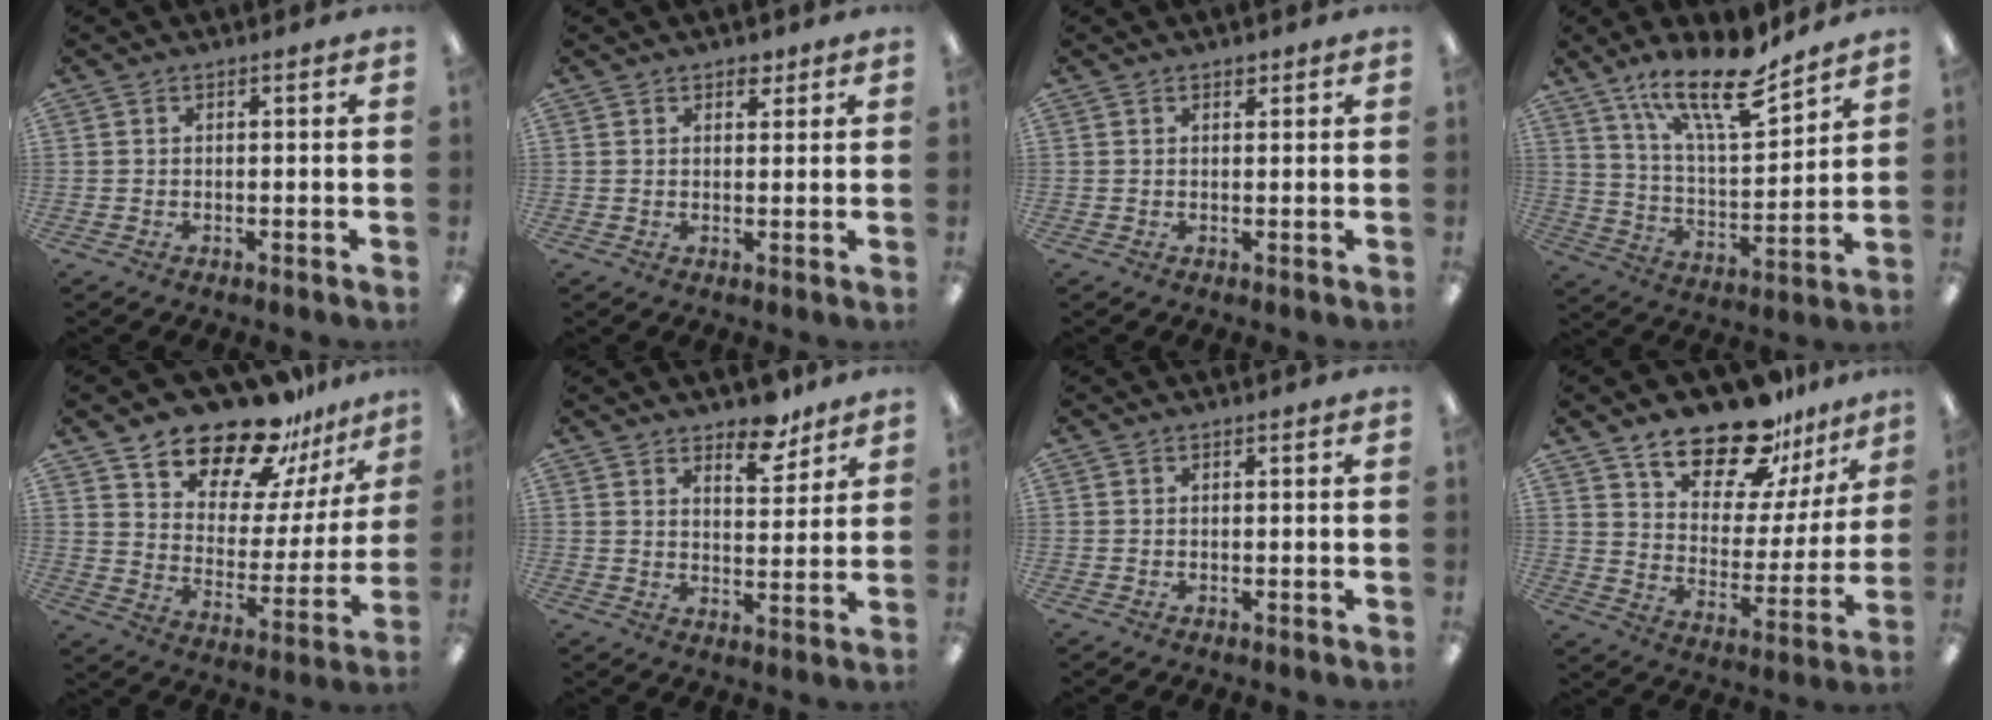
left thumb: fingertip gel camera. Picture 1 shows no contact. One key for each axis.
{"total": 2.7, "fx": 1.9, "fy": 1.7, "fz": 0.9, "tx": 0.005, "ty": -0.006, "tz": 0.029}
{"total": 1.4, "fx": 1.0, "fy": 0.9, "fz": 0.5, "tx": 0.007, "ty": -0.004, "tz": 0.014}
{"total": 17.9, "fx": 13.2, "fy": 5.3, "fz": 10.8, "tx": -0.183, "ty": -0.079, "tz": 0.221}
{"total": 18.9, "fx": 16.3, "fy": 7.3, "fz": 6.3, "tx": -0.112, "ty": -0.133, "tz": 0.288}
{"total": 7.9, "fx": 6.5, "fy": 3.3, "fz": 3.0, "tx": -0.020, "ty": -0.043, "tz": 0.111}
{"total": 0.0}
{"total": 18.9, "fx": 15.4, "fy": 7.6, "fz": 7.8, "tx": -0.125, "ty": -0.114, "tz": 0.271}